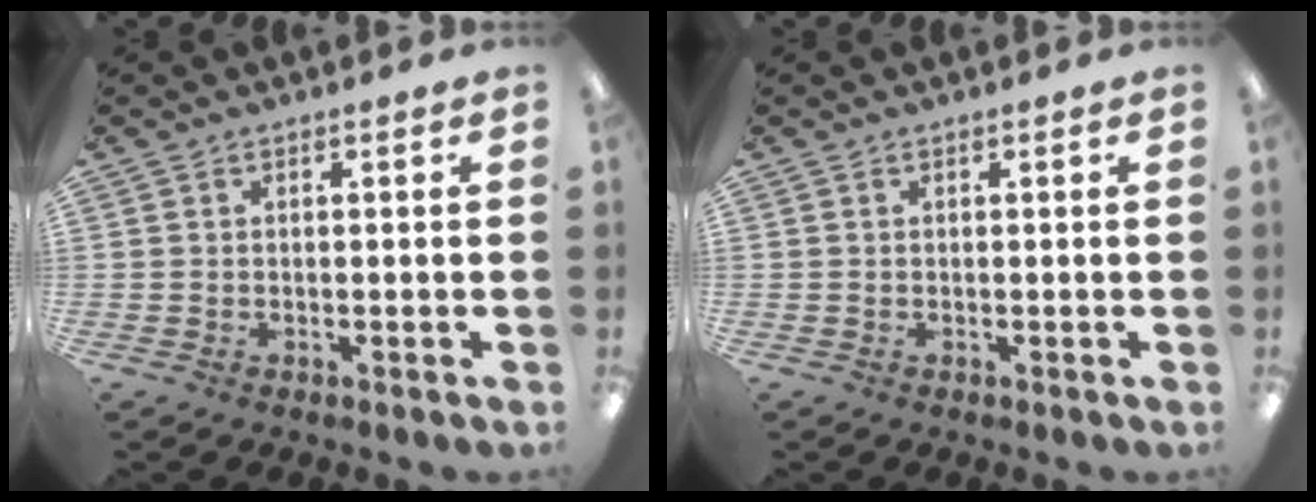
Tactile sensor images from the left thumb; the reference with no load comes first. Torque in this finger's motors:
{"motor_torque": [-0.15, -0.15, 0.17, -0.07, 0.00]}